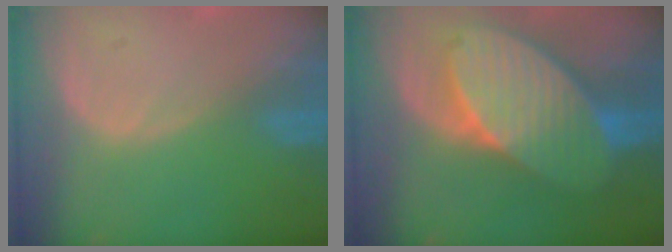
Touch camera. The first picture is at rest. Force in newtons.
{"total": 10.7, "press": 10.7, "slide": 0.6}